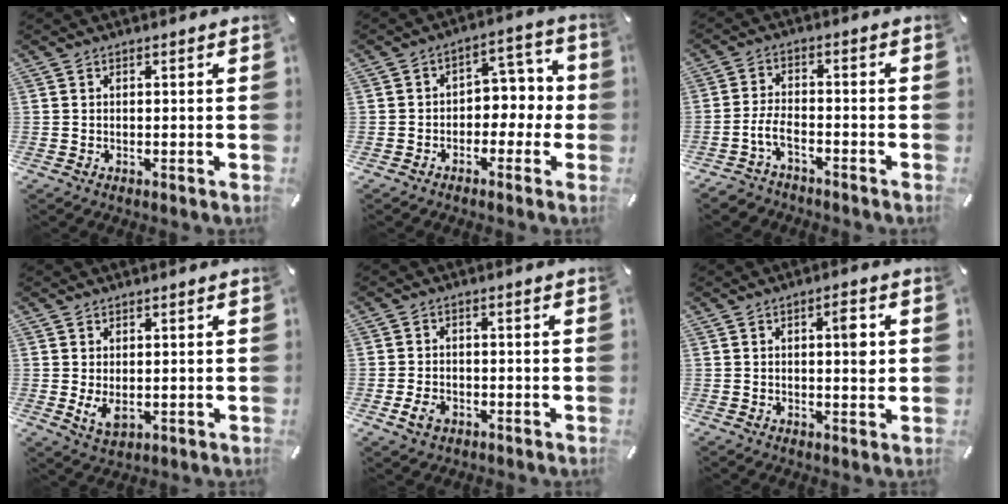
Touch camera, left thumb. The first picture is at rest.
{"total": 6.4, "force": [-0.9, 5.2, 3.6], "torque": [-0.049, 0.009, -0.023]}
{"total": 5.6, "force": [-3.2, 2.9, 3.4], "torque": [-0.083, 0.011, -0.064]}
{"total": 4.1, "force": [0.0, 2.4, 3.2], "torque": [-0.064, -0.010, -0.004]}
{"total": 4.2, "force": [-1.7, 3.0, 2.3], "torque": [-0.059, 0.000, -0.035]}
{"total": 5.0, "force": [0.9, 1.8, 4.6], "torque": [-0.058, -0.005, 0.006]}